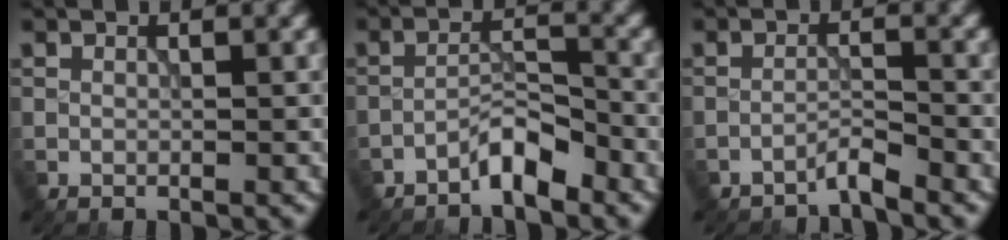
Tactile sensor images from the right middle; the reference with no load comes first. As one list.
[{"total": 3.0, "force": [-2.4, 0.5, 1.7], "torque": [-0.027, 0.014, -0.047]}, {"total": 1.7, "force": [-1.6, -0.1, 0.6], "torque": [-0.006, 0.008, -0.035]}]